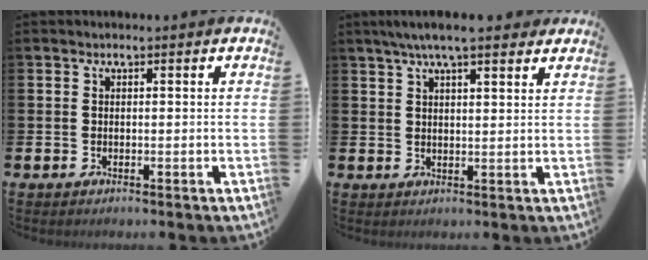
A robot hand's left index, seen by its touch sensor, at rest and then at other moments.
{"total": 5.8, "force": [4.9, 0.9, 2.9], "torque": [-0.060, -0.010, 0.086]}